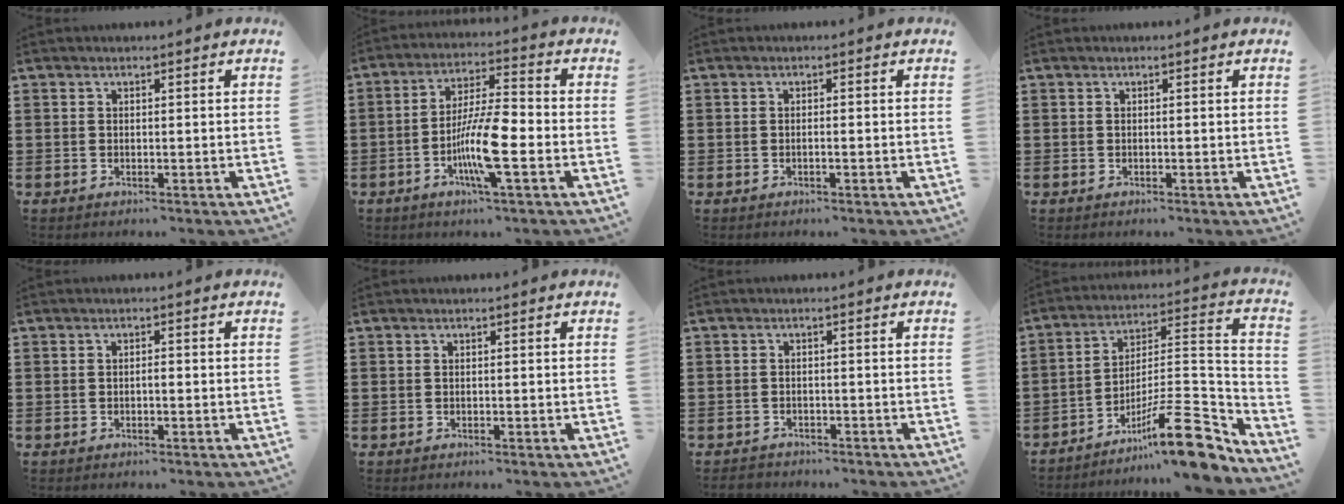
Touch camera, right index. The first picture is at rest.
{"total": 10.1, "force": [-2.9, 1.9, 9.5], "torque": [-0.189, -0.008, -0.057]}
{"total": 0.7, "force": [-0.3, 0.0, 0.6], "torque": [-0.011, -0.003, -0.005]}
{"total": 0.0}
{"total": 0.8, "force": [-0.3, 0.2, 0.7], "torque": [-0.015, -0.005, -0.004]}
{"total": 0.0}
{"total": 1.4, "force": [-1.3, 0.4, -0.1], "torque": [-0.002, 0.003, -0.031]}
{"total": 15.6, "force": [-10.4, 3.8, 10.9], "torque": [-0.144, 0.036, -0.179]}